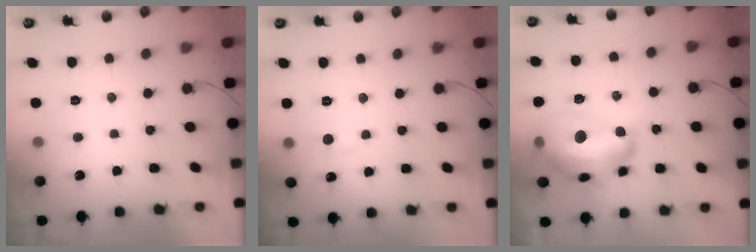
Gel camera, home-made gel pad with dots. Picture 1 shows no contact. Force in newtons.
{"total": 3.8, "press": 3.8, "slide": 0.5}
{"total": 19.1, "press": 19.0, "slide": 1.4}